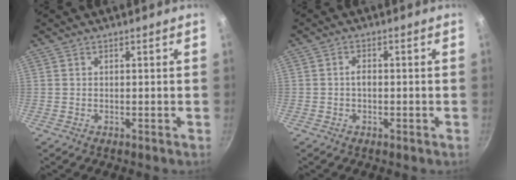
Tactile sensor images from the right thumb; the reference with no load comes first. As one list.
[{"total": 2.0, "force": [-0.3, 1.4, 1.4], "torque": [-0.016, 0.010, -0.006]}]